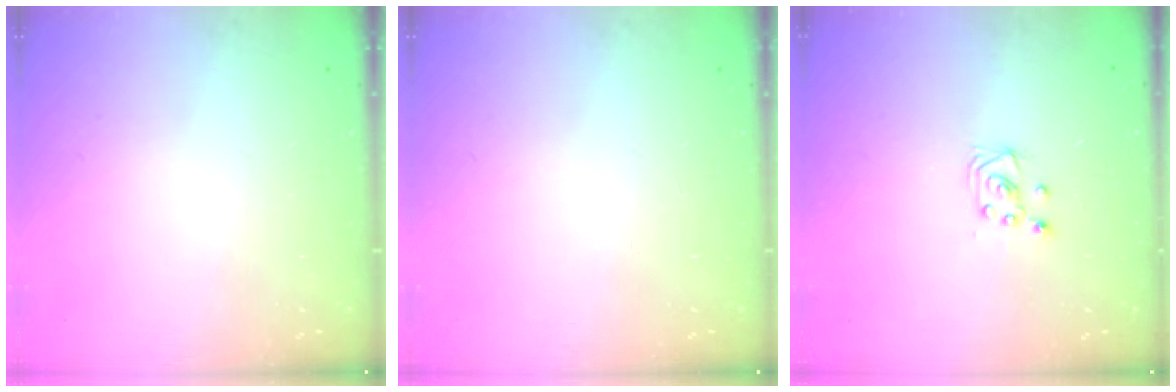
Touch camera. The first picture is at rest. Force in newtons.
{"total": 0.0}
{"total": 2.0, "press": 2.0, "slide": 0.2}